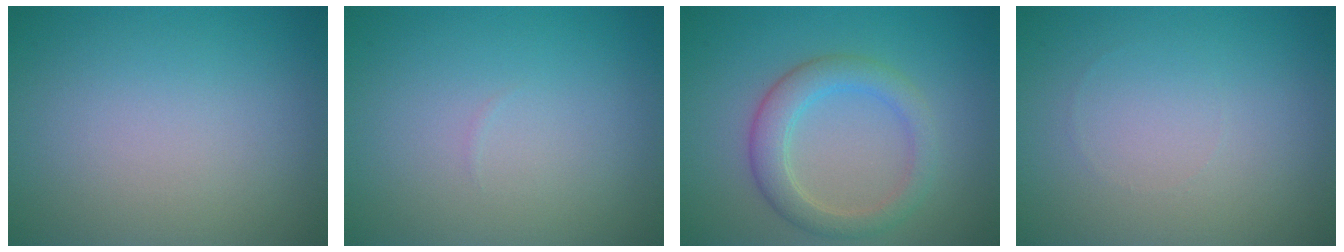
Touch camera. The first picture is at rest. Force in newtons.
{"total": 0.0}
{"total": 3.7, "press": 3.7, "slide": 0.1}
{"total": 0.0}